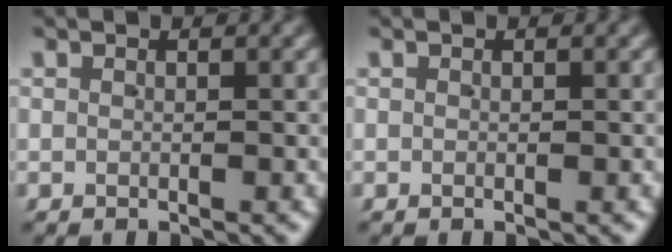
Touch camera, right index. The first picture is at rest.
{"total": 0.0}